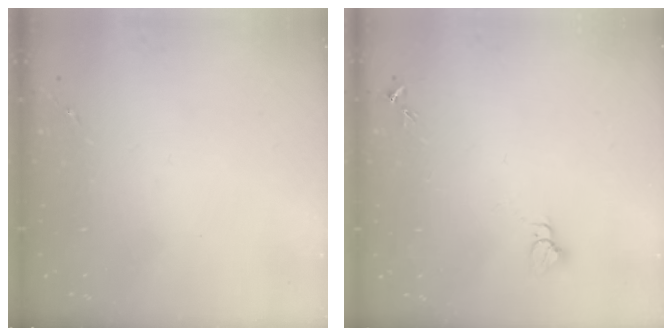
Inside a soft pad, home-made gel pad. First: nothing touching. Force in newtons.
{"total": 3.2, "press": 3.2, "slide": 0.1}